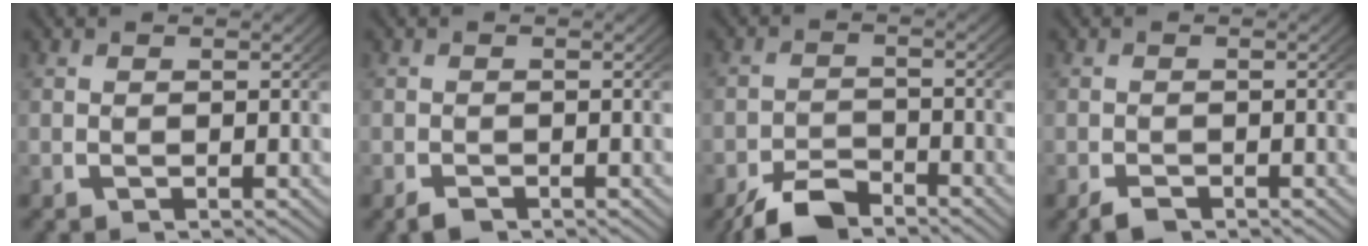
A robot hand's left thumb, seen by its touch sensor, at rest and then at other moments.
{"total": 1.0, "force": [-0.9, 0.5, 0.3], "torque": [-0.004, -0.007, -0.016]}
{"total": 4.7, "force": [-3.9, 1.8, 1.8], "torque": [-0.030, -0.011, -0.069]}
{"total": 1.4, "force": [-1.1, 0.6, 0.5], "torque": [-0.009, -0.009, -0.019]}